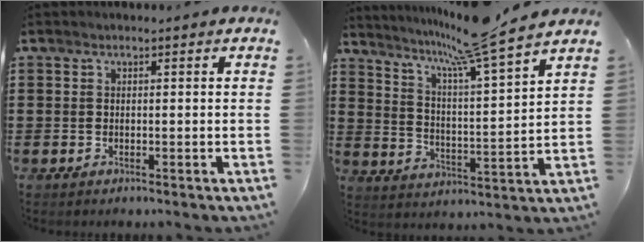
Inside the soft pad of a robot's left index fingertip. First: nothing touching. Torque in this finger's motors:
{"motor_torque": [1.11, -1.03, 0.34, 0.12]}